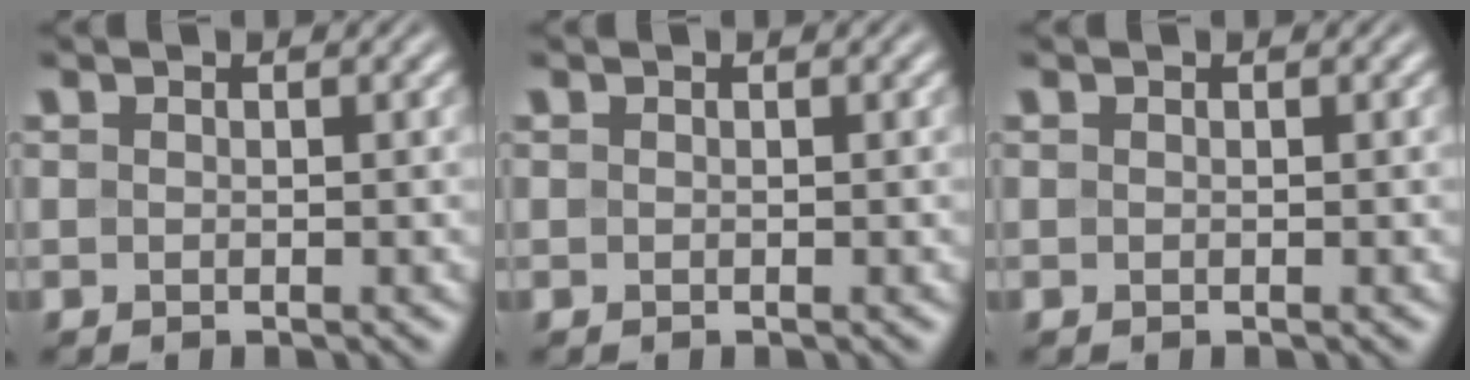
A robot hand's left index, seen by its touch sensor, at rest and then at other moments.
{"total": 0.0}
{"total": 0.0}